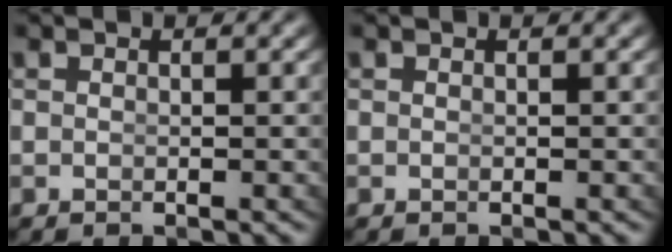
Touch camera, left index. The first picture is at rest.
{"total": 0.0}